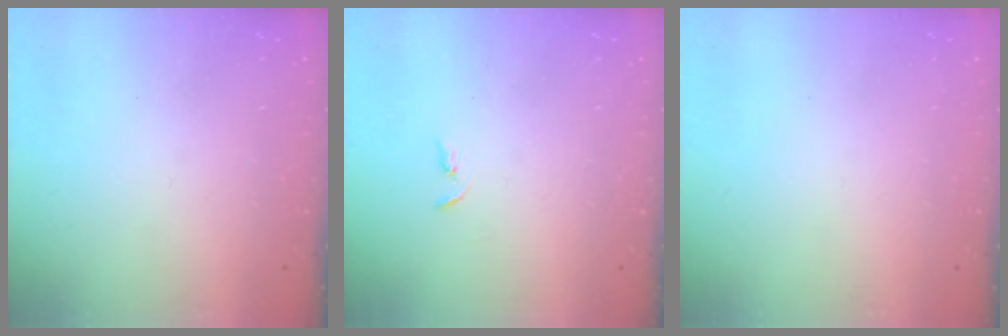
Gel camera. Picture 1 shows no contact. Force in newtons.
{"total": 2.2, "press": 2.2, "slide": 0.2}
{"total": 0.0}